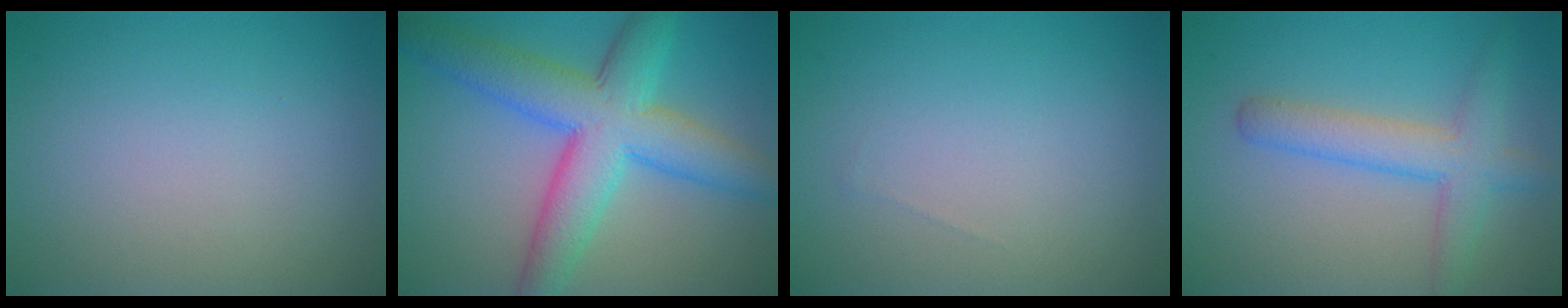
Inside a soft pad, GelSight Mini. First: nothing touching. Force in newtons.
{"total": 8.6, "press": 8.6, "slide": 0.1}
{"total": 0.0}
{"total": 4.2, "press": 4.2, "slide": 0.2}